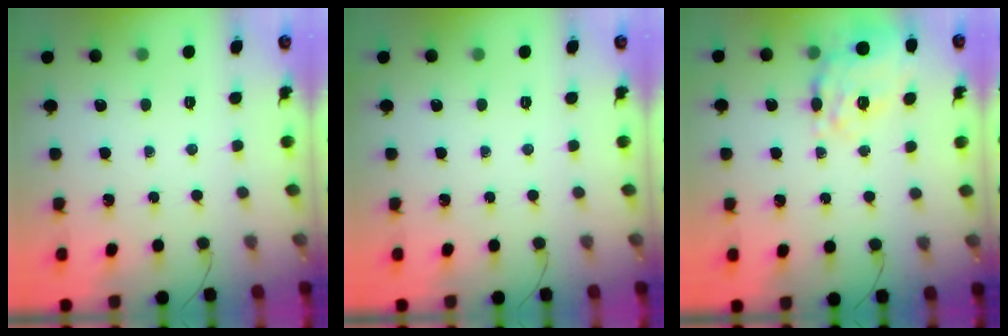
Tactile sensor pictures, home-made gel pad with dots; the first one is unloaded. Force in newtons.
{"total": 0.0}
{"total": 13.6, "press": 13.0, "slide": 4.2}